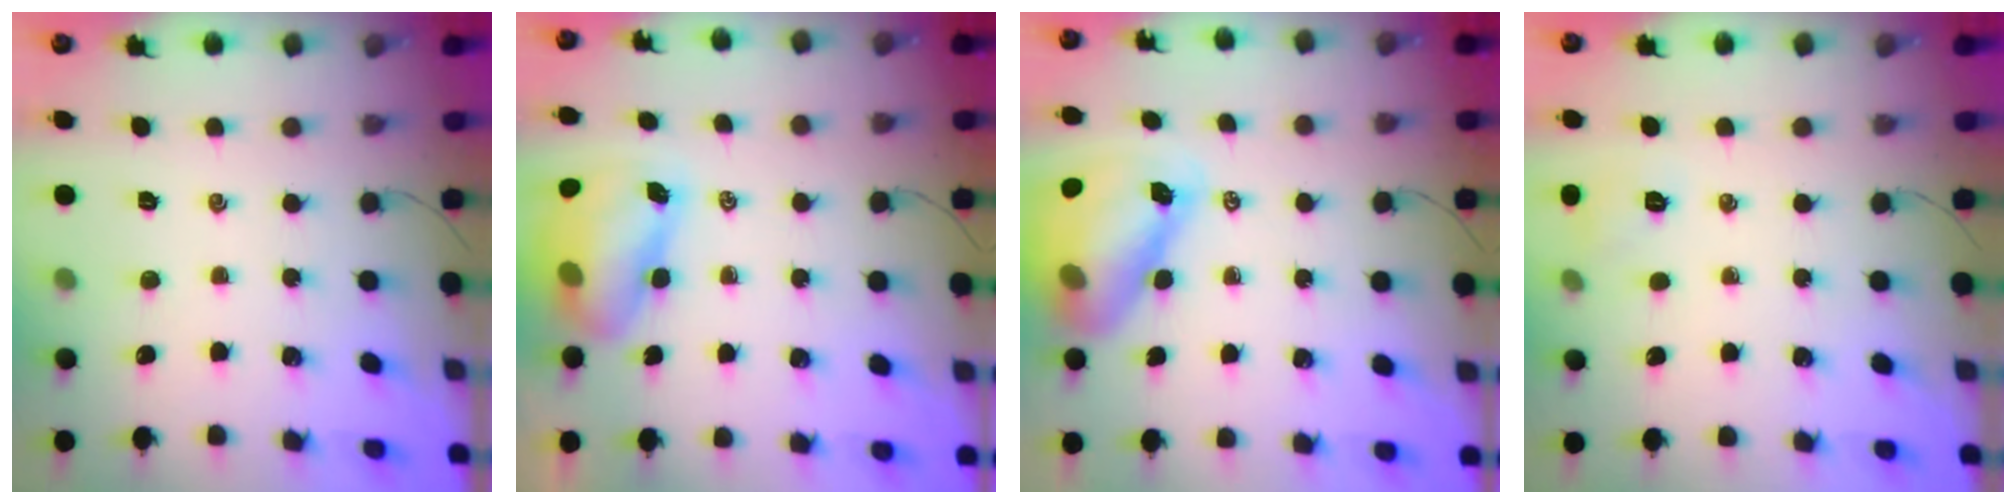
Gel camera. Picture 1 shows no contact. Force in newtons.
{"total": 8.0, "press": 7.9, "slide": 1.4}
{"total": 13.5, "press": 13.0, "slide": 3.8}
{"total": 5.7, "press": 5.6, "slide": 1.2}